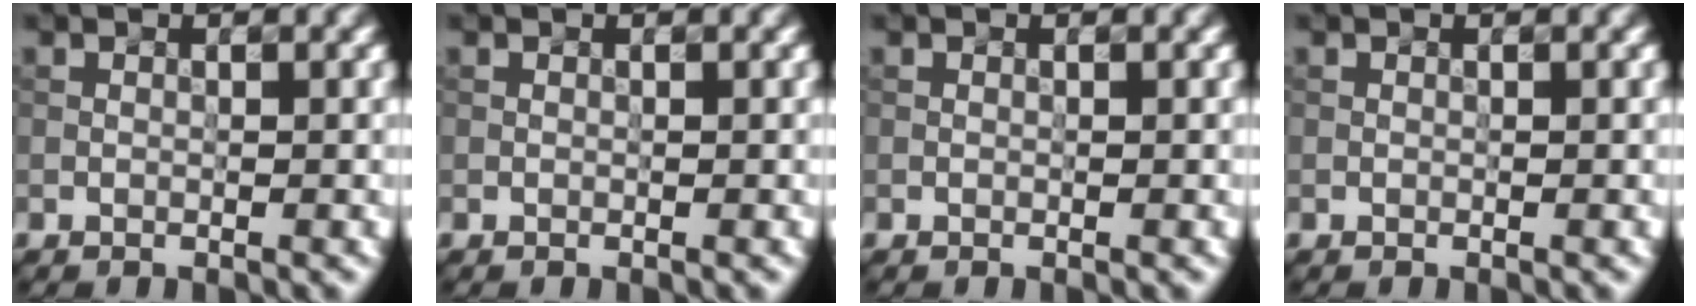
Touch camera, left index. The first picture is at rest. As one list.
[{"total": 0.0}, {"total": 0.0}, {"total": 0.0}]